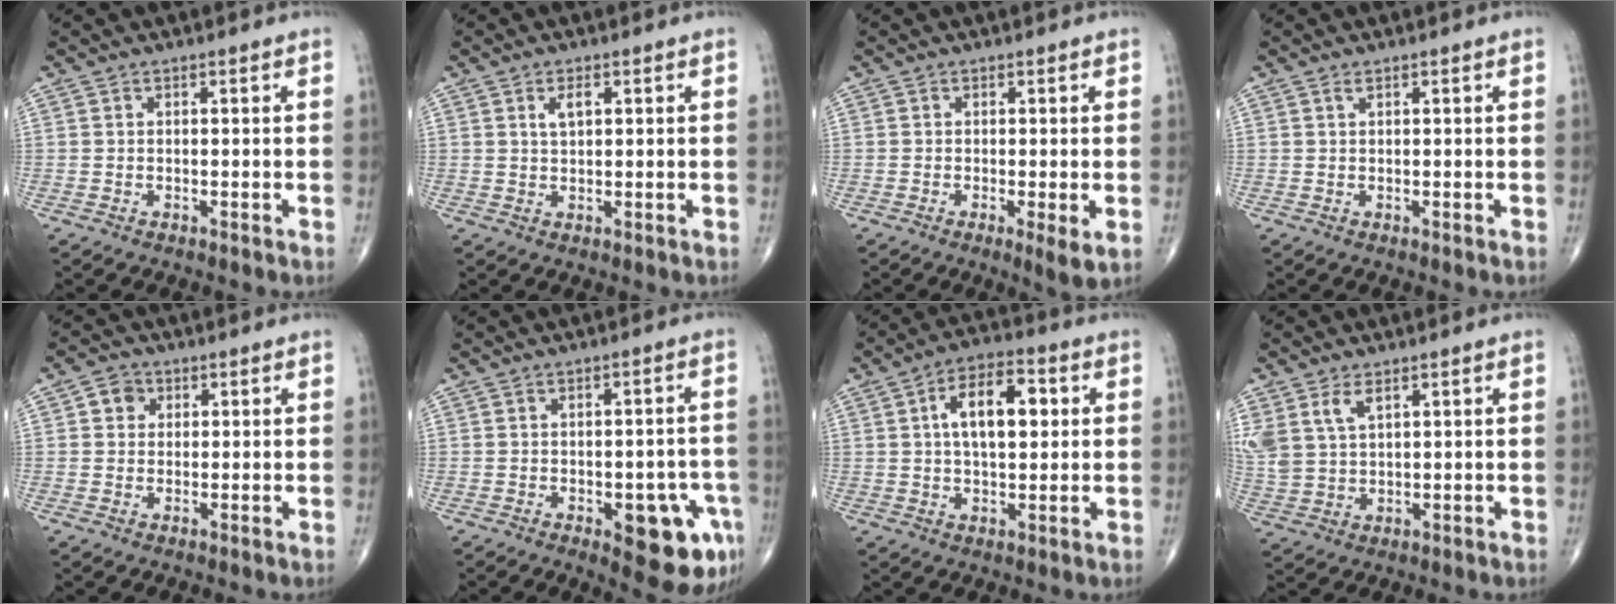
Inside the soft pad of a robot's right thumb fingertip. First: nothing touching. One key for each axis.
{"total": 2.5, "fx": 1.0, "fy": 1.2, "fz": 2.0, "tx": -0.036, "ty": -0.001, "tz": 0.019}
{"total": 3.5, "fx": -0.7, "fy": 0.5, "fz": 3.4, "tx": -0.062, "ty": -0.015, "tz": -0.014}
{"total": 0.5, "fx": 0.3, "fy": 0.1, "fz": 0.3, "tx": -0.009, "ty": 0.004, "tz": 0.007}
{"total": 3.3, "fx": 0.9, "fy": 2.9, "fz": 1.3, "tx": -0.003, "ty": 0.001, "tz": 0.010}
{"total": 12.1, "fx": -4.8, "fy": 4.9, "fz": 10.0, "tx": -0.093, "ty": 0.016, "tz": -0.048}
{"total": 11.4, "fx": 2.3, "fy": 5.7, "fz": 9.6, "tx": -0.142, "ty": 0.012, "tz": 0.031}
{"total": 7.5, "fx": 3.8, "fy": 4.2, "fz": 5.0, "tx": -0.109, "ty": -0.006, "tz": 0.086}